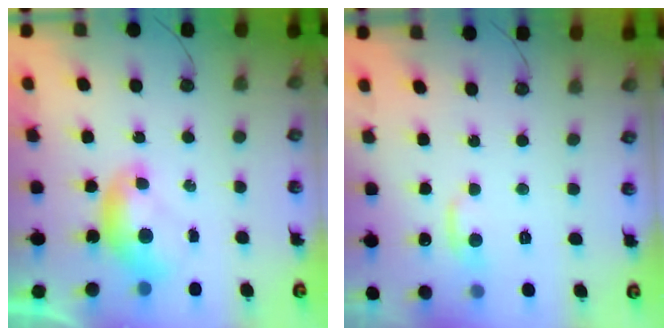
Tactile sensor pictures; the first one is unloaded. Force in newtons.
{"total": 0.8, "press": 0.2, "slide": 0.8}